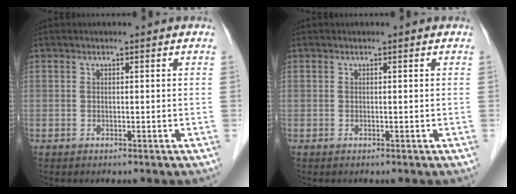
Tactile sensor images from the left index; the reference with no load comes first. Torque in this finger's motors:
{"motor_torque": [-0.01, 0.01, 0.00, -0.01]}